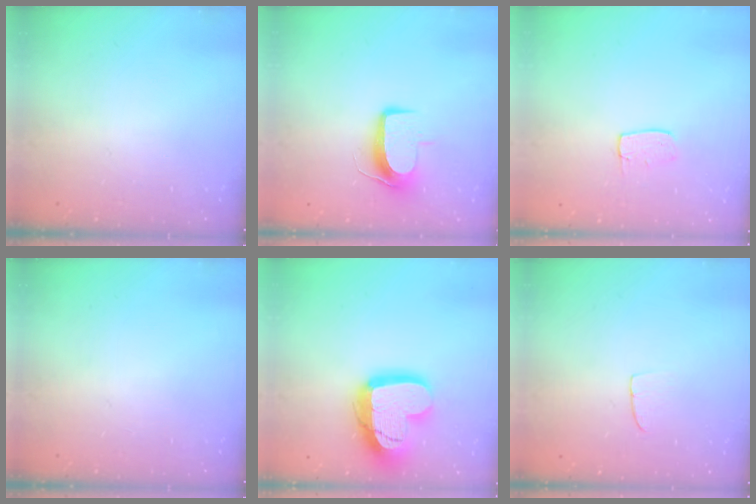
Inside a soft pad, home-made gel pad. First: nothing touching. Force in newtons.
{"total": 8.8, "press": 8.7, "slide": 0.6}
{"total": 6.0, "press": 6.0, "slide": 0.3}
{"total": 0.0}
{"total": 19.3, "press": 19.2, "slide": 1.7}
{"total": 4.2, "press": 4.2, "slide": 0.3}